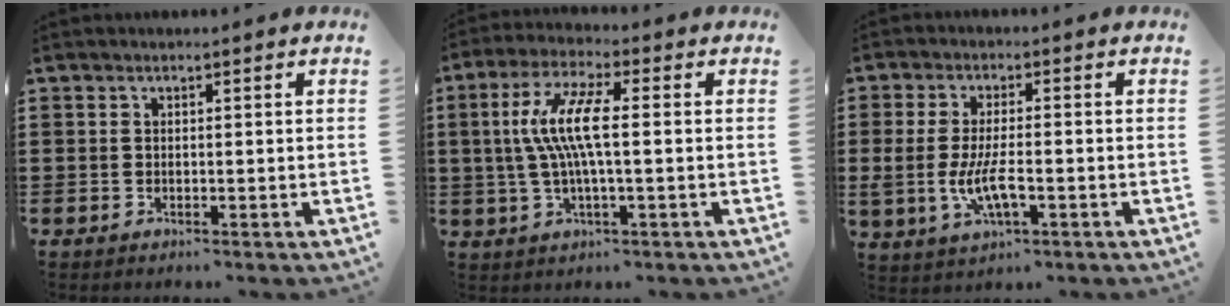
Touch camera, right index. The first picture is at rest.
{"total": 8.3, "force": [0.0, 1.7, 8.1], "torque": [-0.176, -0.007, -0.012]}
{"total": 6.4, "force": [-1.6, 2.4, 5.7], "torque": [-0.127, -0.005, -0.033]}